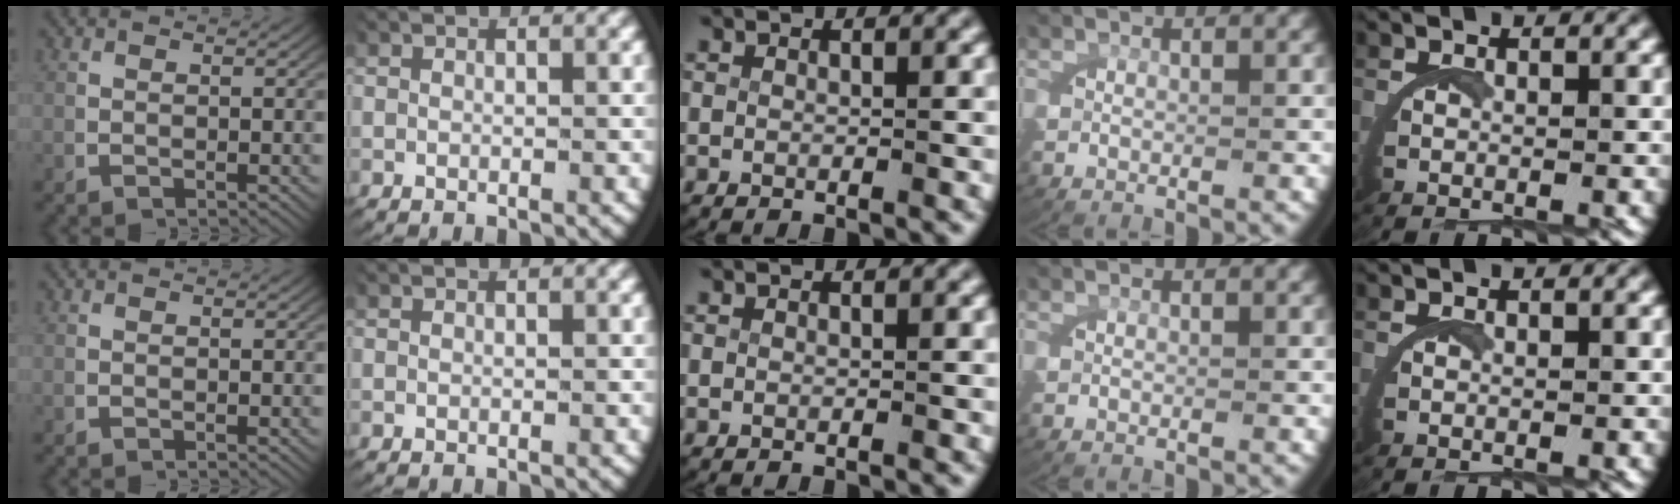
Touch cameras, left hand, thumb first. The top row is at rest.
{}